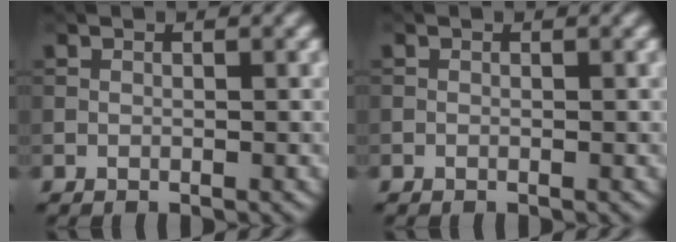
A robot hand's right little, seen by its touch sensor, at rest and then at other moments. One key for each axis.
{"total": 0.0}